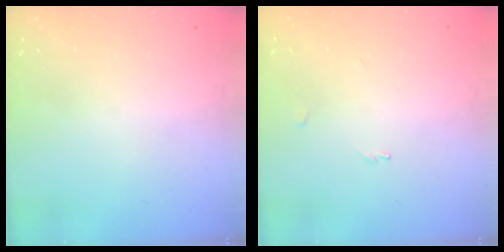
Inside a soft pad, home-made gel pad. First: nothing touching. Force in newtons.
{"total": 0.0}